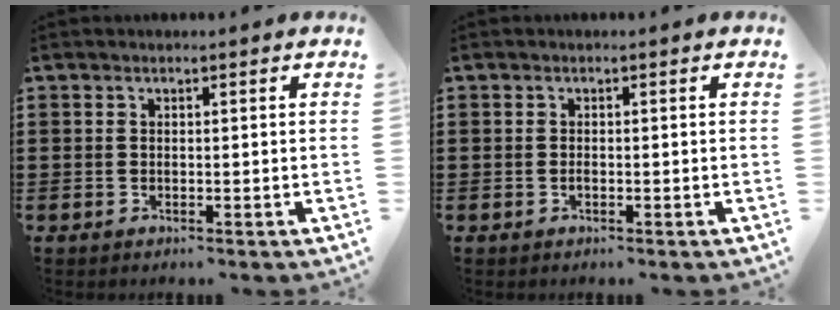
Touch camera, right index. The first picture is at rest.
{"total": 0.5, "force": [-0.3, 0.1, 0.4], "torque": [-0.010, -0.004, -0.005]}